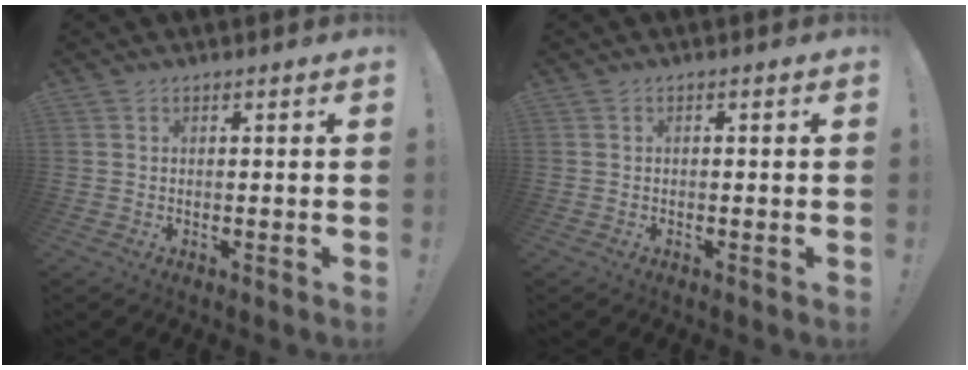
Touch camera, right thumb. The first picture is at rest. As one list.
[{"total": 0.0}]